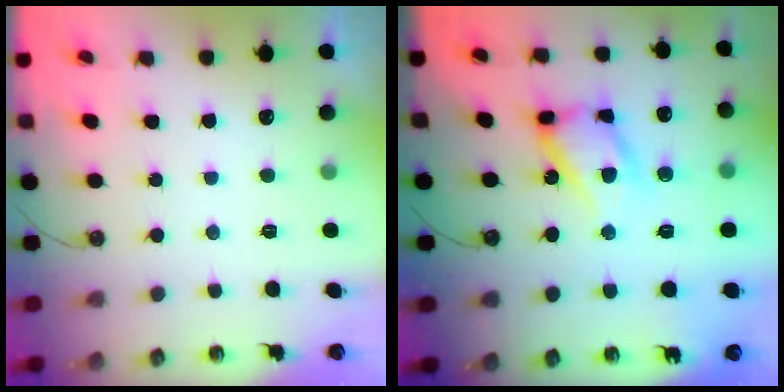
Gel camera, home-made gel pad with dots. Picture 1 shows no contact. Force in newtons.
{"total": 16.1, "press": 16.0, "slide": 1.4}